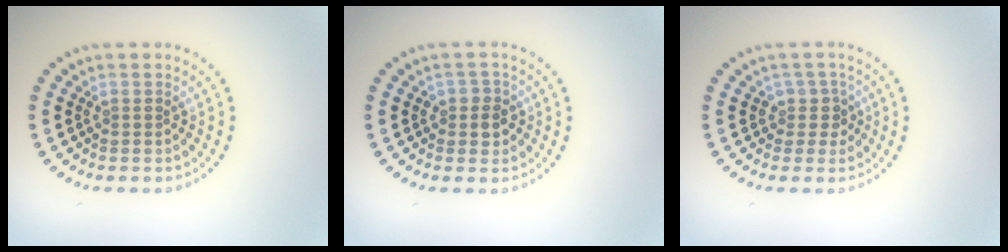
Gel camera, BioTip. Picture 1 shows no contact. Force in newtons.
{"total": 2.0, "press": 1.9, "slide": 0.7}
{"total": 1.8, "press": 1.4, "slide": 1.2}